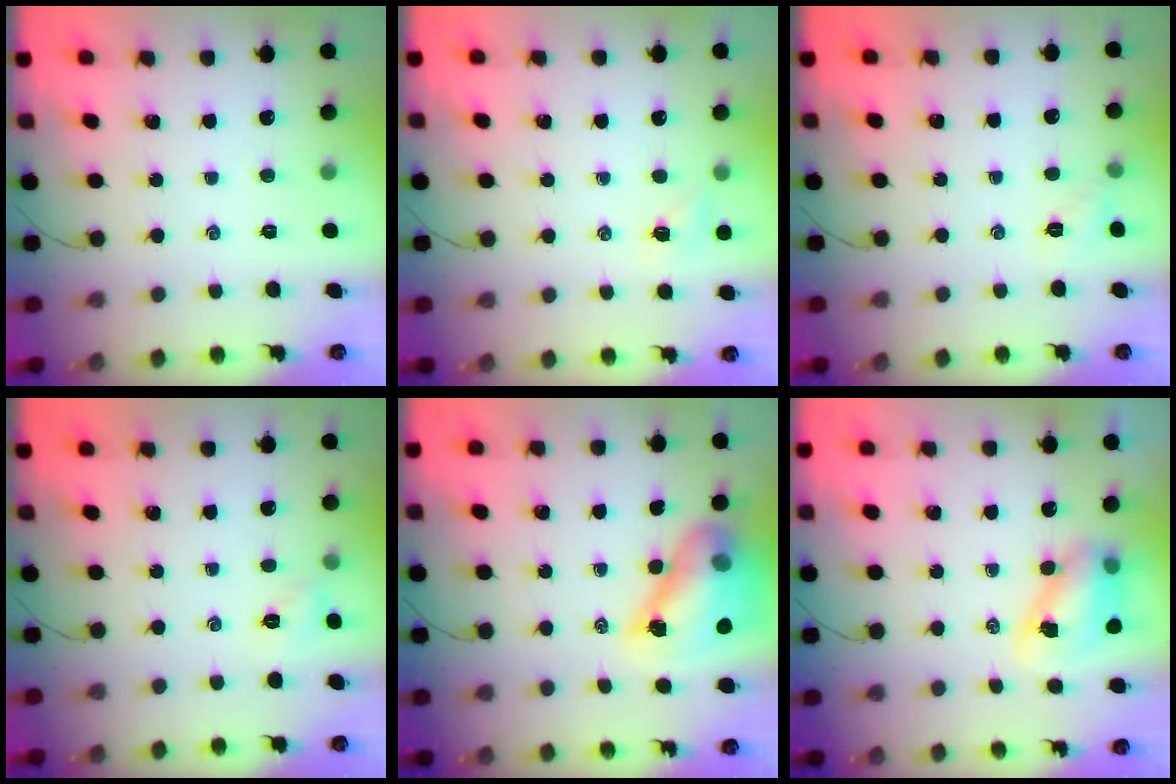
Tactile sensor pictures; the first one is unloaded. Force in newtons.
{"total": 4.0, "press": 3.8, "slide": 1.1}
{"total": 5.6, "press": 5.3, "slide": 1.6}
{"total": 2.9, "press": 2.8, "slide": 0.5}
{"total": 13.5, "press": 12.9, "slide": 3.7}
{"total": 8.2, "press": 8.0, "slide": 1.6}